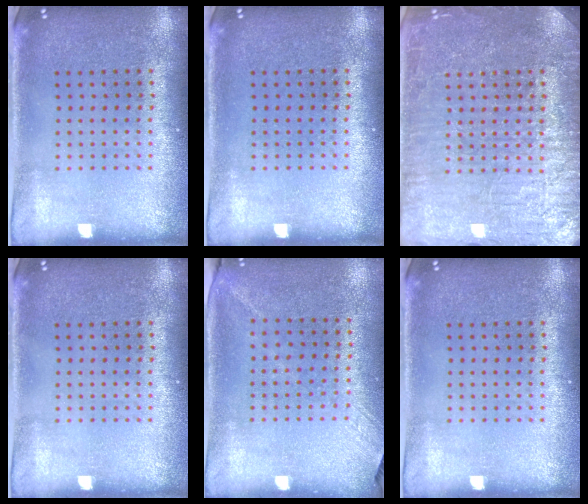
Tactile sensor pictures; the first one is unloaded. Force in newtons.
{"total": 0.0}
{"total": 7.1, "press": 7.1, "slide": 1.0}
{"total": 0.0}
{"total": 1.2, "press": 0.9, "slide": 0.9}
{"total": 0.0}